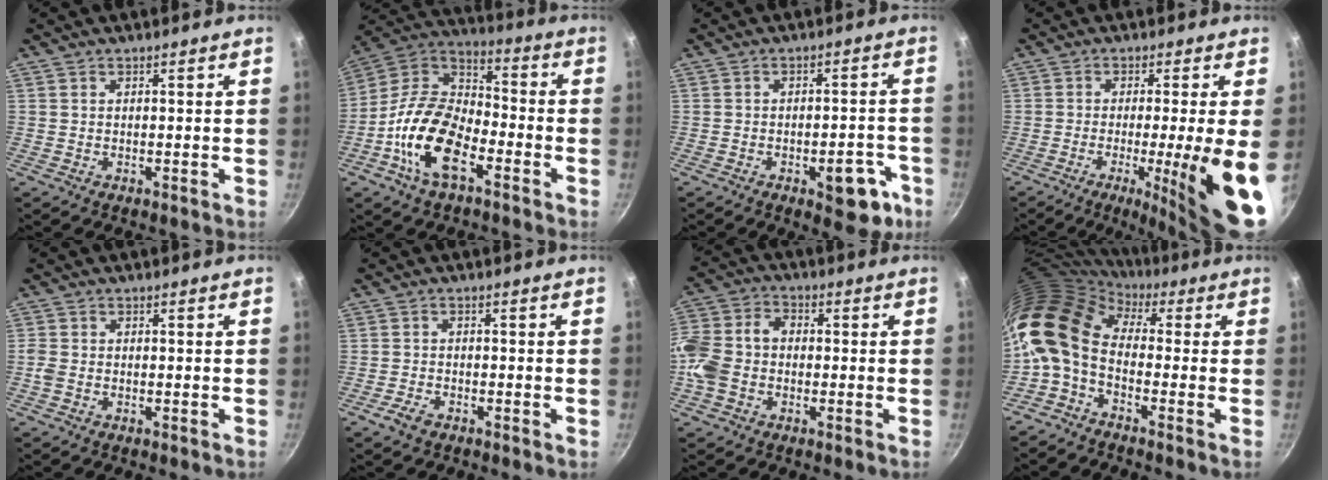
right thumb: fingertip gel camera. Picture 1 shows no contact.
{"total": 17.3, "force": [-7.2, 9.2, 12.7], "torque": [-0.218, 0.050, -0.156]}
{"total": 9.4, "force": [-4.2, 4.6, 7.1], "torque": [-0.047, 0.029, -0.046]}
{"total": 15.0, "force": [-3.2, 1.3, 14.6], "torque": [-0.206, -0.007, -0.039]}
{"total": 1.7, "force": [-0.7, 1.2, 1.0], "torque": [-0.026, 0.003, -0.017]}
{"total": 2.7, "force": [-1.8, 1.1, 1.6], "torque": [-0.037, 0.015, -0.039]}
{"total": 12.1, "force": [-2.2, 9.1, 7.6], "torque": [-0.147, 0.035, -0.059]}
{"total": 13.6, "force": [0.5, 8.6, 10.4], "torque": [-0.197, 0.024, -0.013]}